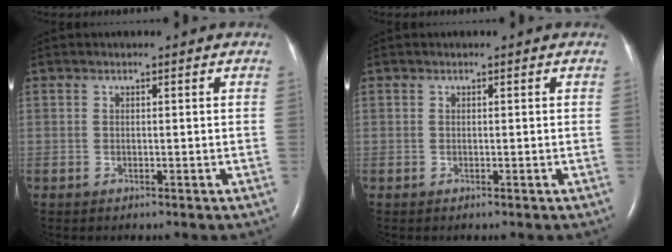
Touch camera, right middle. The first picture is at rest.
{"total": 0.0}